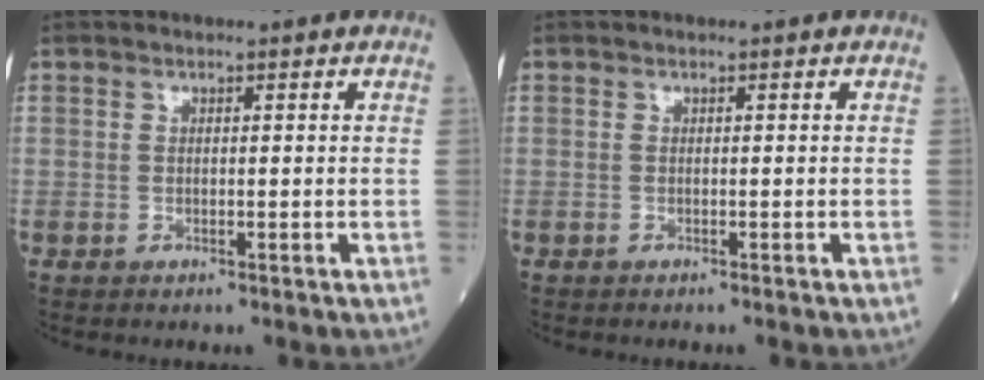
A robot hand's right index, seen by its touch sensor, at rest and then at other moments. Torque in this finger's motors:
{"motor_torque": [-0.02, -0.13, 0.05, 0.01]}